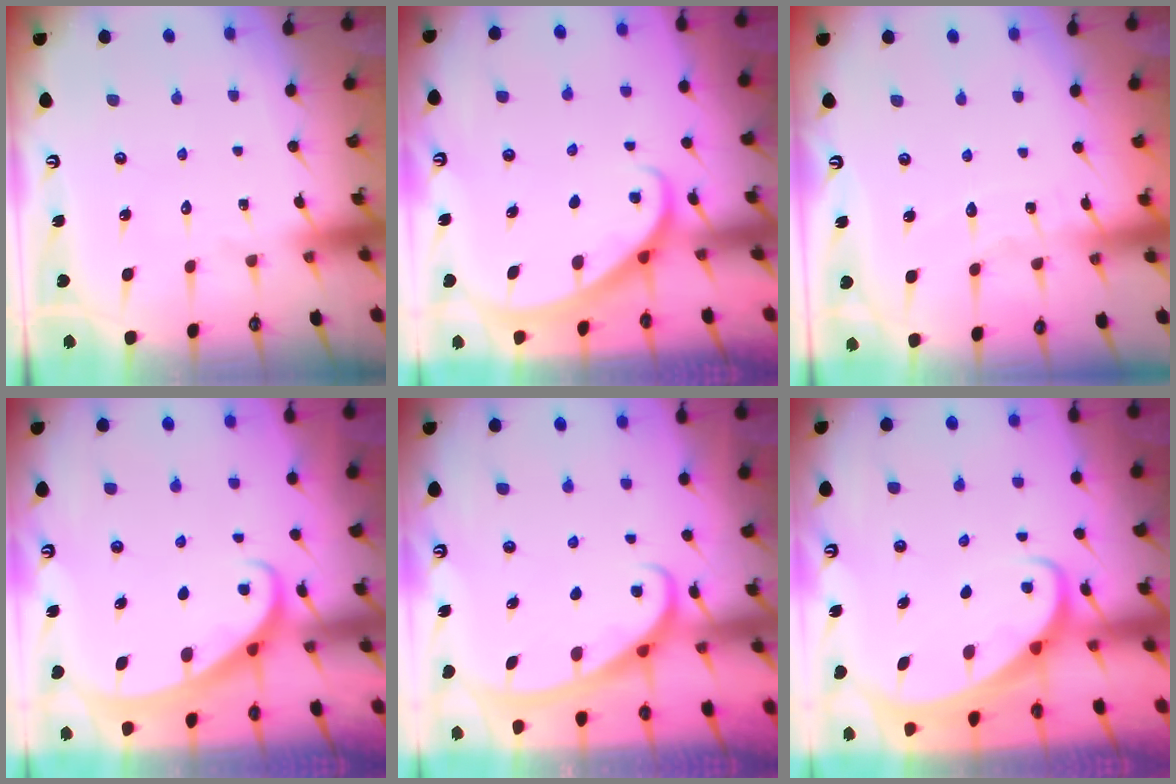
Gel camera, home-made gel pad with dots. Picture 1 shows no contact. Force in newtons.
{"total": 2.3, "press": 2.3, "slide": 0.2}
{"total": 4.3, "press": 4.3, "slide": 0.5}
{"total": 2.3, "press": 2.3, "slide": 0.2}
{"total": 3.0, "press": 3.0, "slide": 0.4}
{"total": 3.2, "press": 3.1, "slide": 0.4}